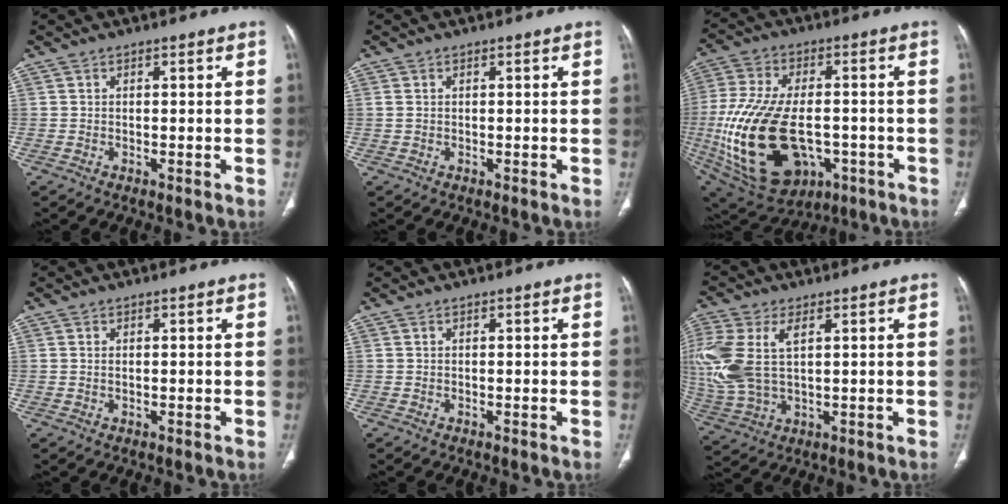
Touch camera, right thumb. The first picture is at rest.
{"total": 0.8, "force": [0.2, 0.5, 0.6], "torque": [-0.021, 0.010, 0.010]}
{"total": 26.3, "force": [-5.4, 15.5, 20.6], "torque": [-0.441, -0.009, -0.062]}
{"total": 0.6, "force": [0.2, 0.3, 0.4], "torque": [-0.014, 0.004, 0.005]}
{"total": 0.0}
{"total": 15.3, "force": [3.4, 8.5, 12.3], "torque": [-0.312, 0.002, 0.075]}